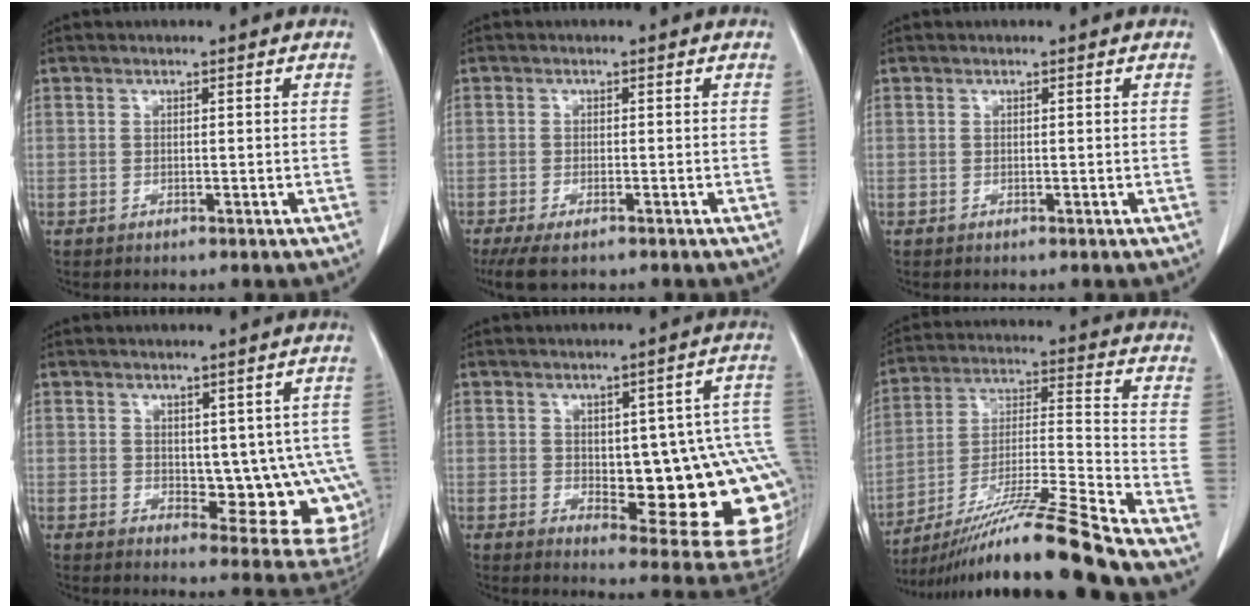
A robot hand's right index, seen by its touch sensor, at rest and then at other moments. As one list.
[{"total": 5.2, "force": [-3.8, 1.3, 3.2], "torque": [-0.054, -0.013, -0.062]}, {"total": 0.0}, {"total": 11.0, "force": [0.2, 5.0, 9.8], "torque": [-0.097, -0.004, 0.015]}, {"total": 20.7, "force": [-1.9, 6.6, 19.5], "torque": [-0.160, 0.022, 0.004]}, {"total": 20.3, "force": [-16.5, -2.1, 11.5], "torque": [-0.198, -0.022, -0.290]}]